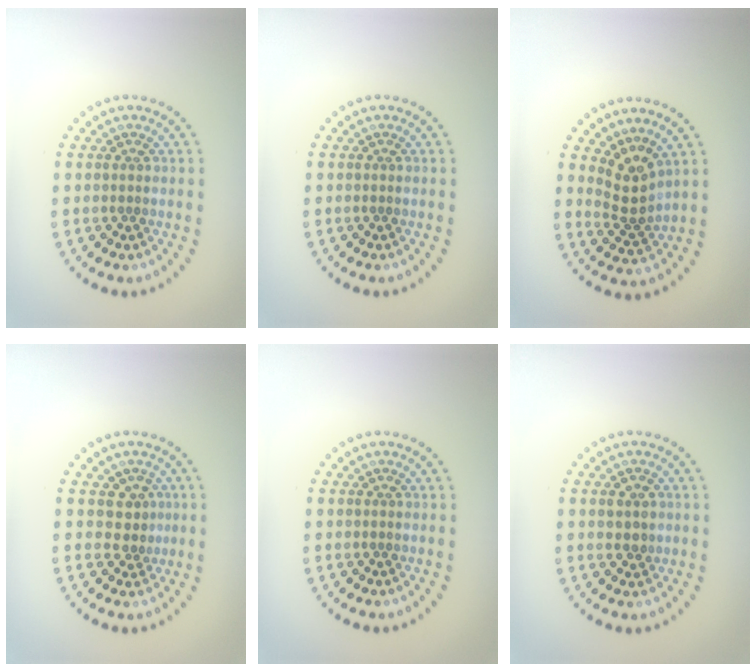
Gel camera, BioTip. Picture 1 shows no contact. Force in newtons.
{"total": 0.0}
{"total": 2.9, "press": 2.2, "slide": 2.0}
{"total": 1.8, "press": 1.5, "slide": 1.0}
{"total": 0.0}
{"total": 1.6, "press": 1.6, "slide": 0.3}